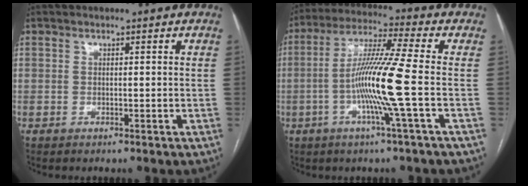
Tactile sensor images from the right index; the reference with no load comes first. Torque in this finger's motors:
{"motor_torque": [1.76, -0.38, 0.88, 0.21]}